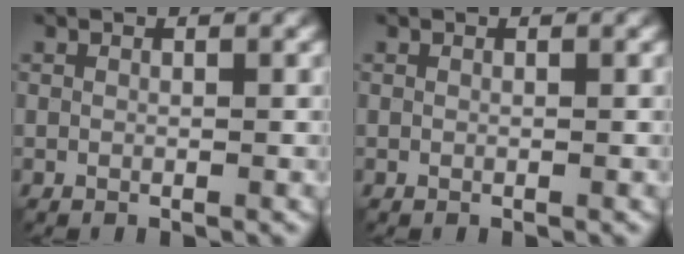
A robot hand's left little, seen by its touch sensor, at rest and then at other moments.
{"total": 0.0}